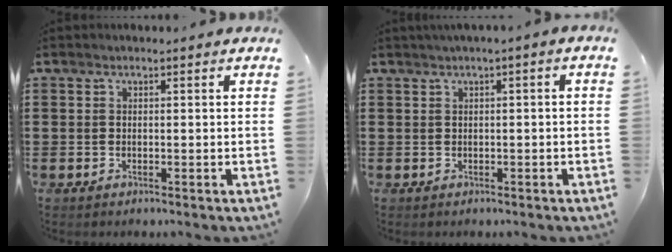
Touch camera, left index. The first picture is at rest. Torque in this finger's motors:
{"motor_torque": [0.94, 0.15, 0.53, 0.13]}